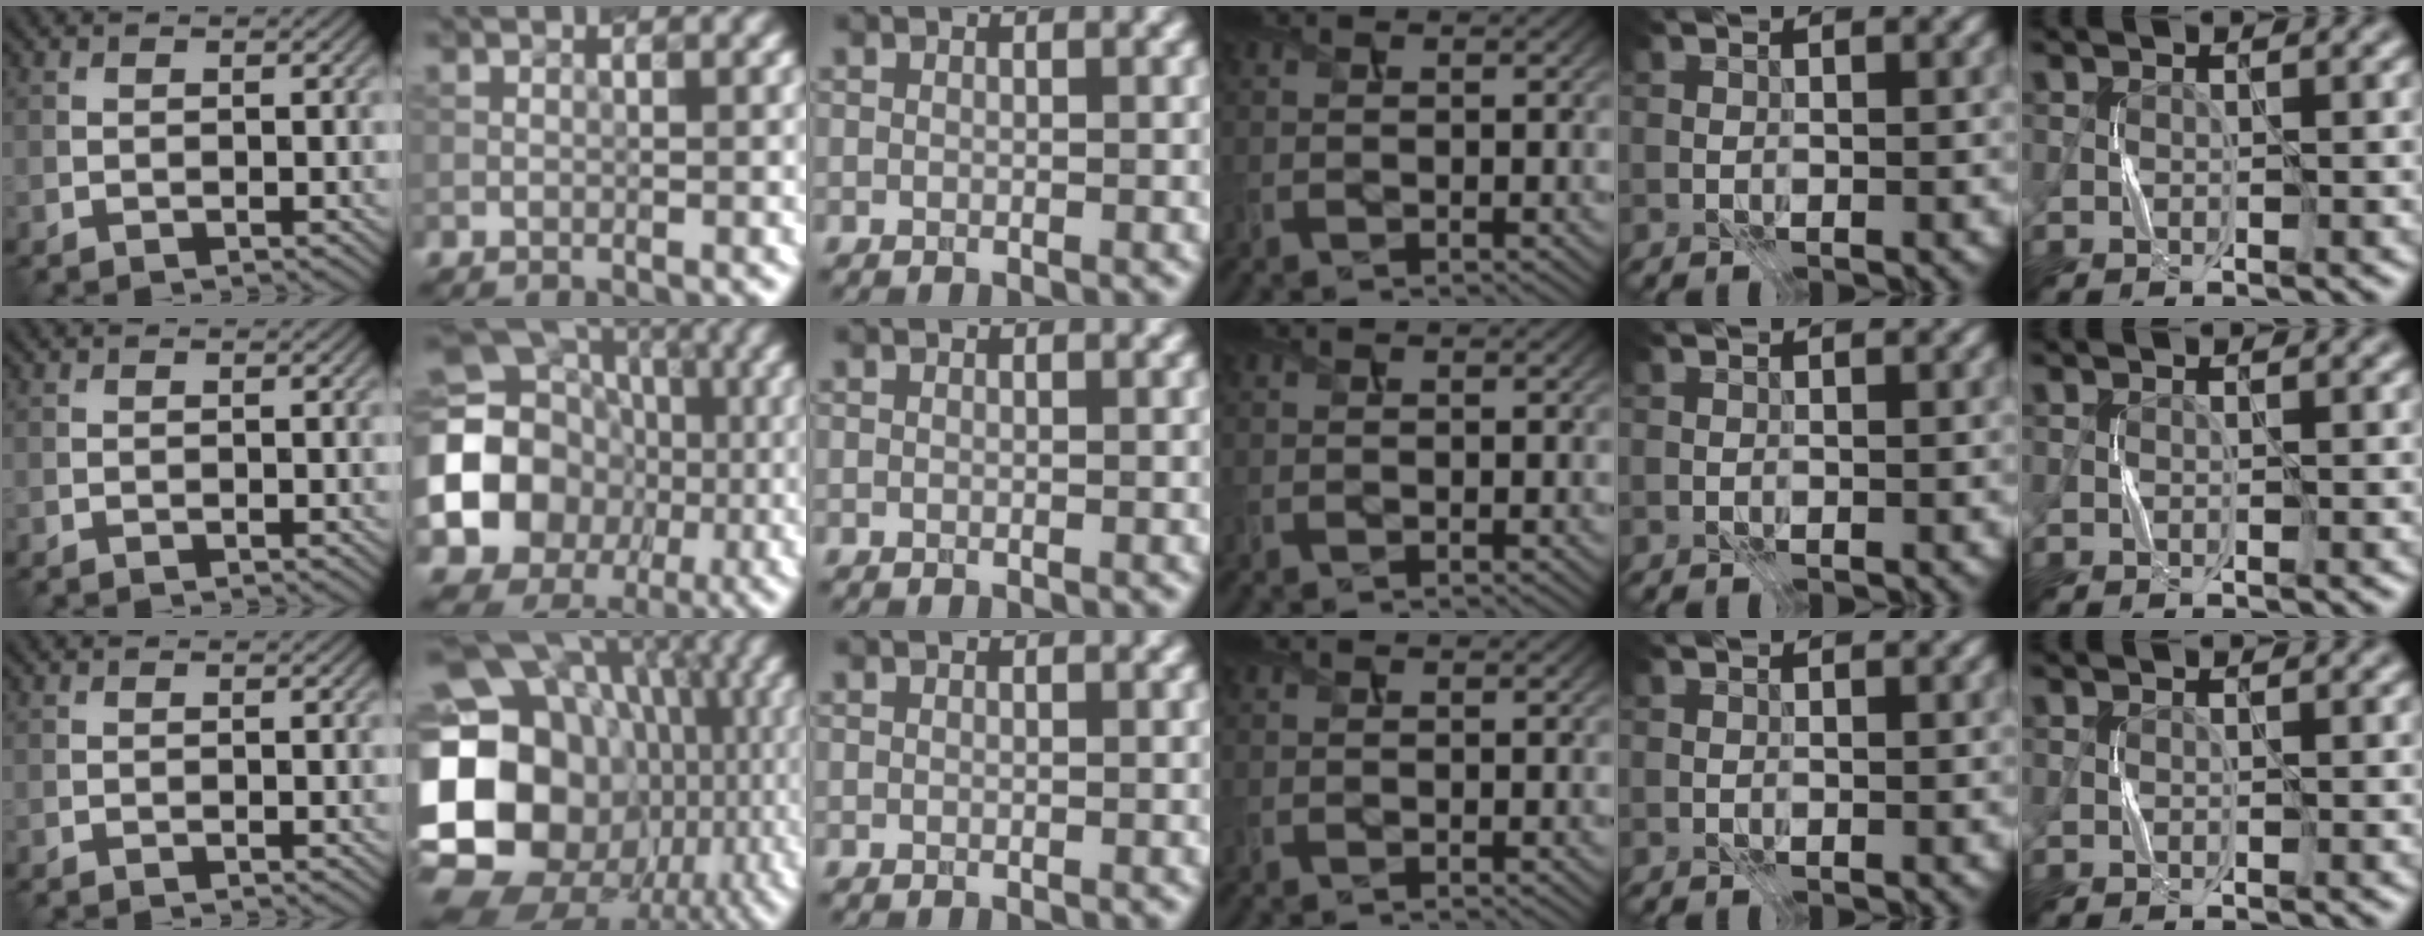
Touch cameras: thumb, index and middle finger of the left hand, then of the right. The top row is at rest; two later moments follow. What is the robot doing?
{"motion": "press", "object": "sticker"}